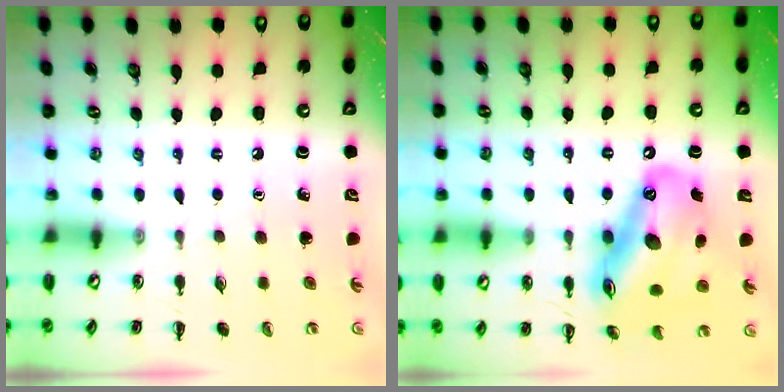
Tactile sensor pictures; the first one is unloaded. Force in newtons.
{"total": 18.7, "press": 17.8, "slide": 5.6}